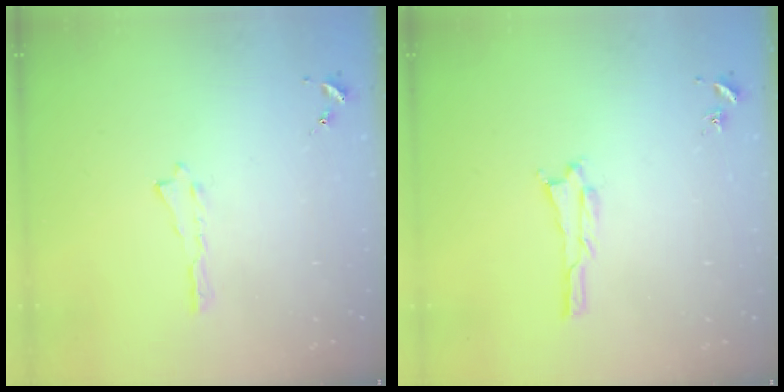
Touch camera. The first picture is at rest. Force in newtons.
{"total": 1.1, "press": 1.1, "slide": 0.1}